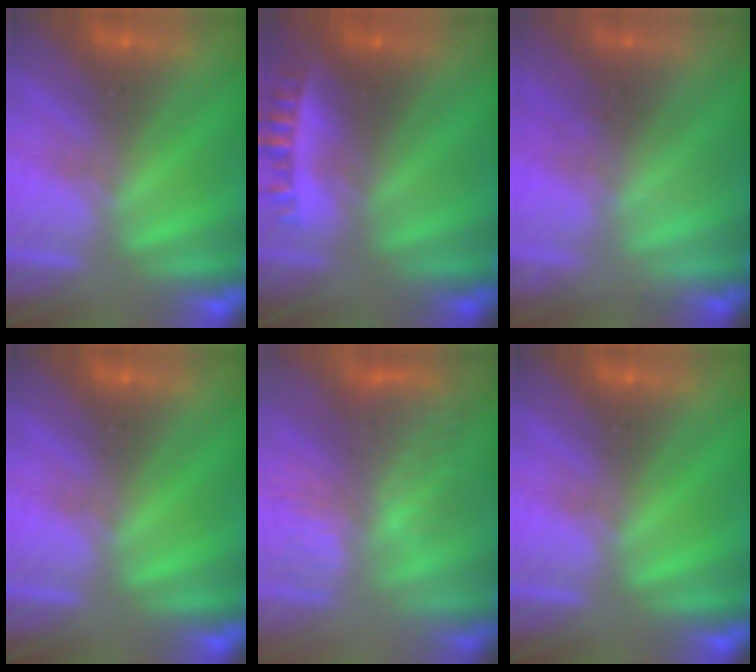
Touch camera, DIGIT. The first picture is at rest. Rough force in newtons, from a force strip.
{"total": 2.4}
{"total": 2.3}
{"total": 0.0}
{"total": 4.6}
{"total": 0.0}